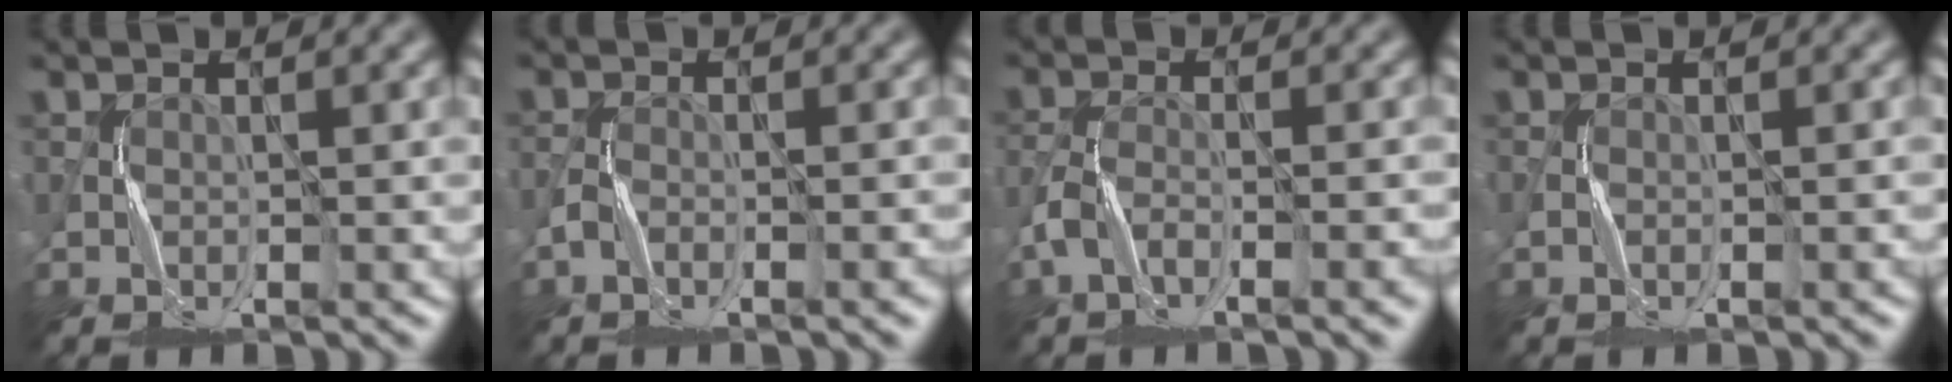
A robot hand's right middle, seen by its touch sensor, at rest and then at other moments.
{"total": 2.3, "force": [-1.6, 0.8, 1.5], "torque": [-0.032, 0.000, -0.032]}
{"total": 4.2, "force": [-2.4, 1.5, 3.1], "torque": [-0.071, -0.006, -0.050]}
{"total": 0.7, "force": [-0.6, 0.0, 0.4], "torque": [-0.009, 0.002, -0.010]}